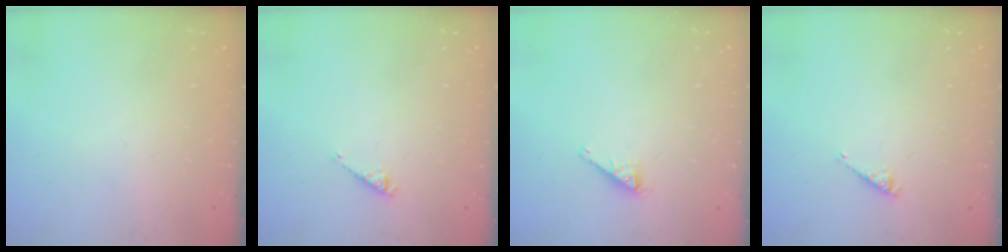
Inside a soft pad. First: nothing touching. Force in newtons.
{"total": 2.9, "press": 2.9, "slide": 0.5}
{"total": 1.8, "press": 1.8, "slide": 0.0}
{"total": 2.9, "press": 2.9, "slide": 0.6}